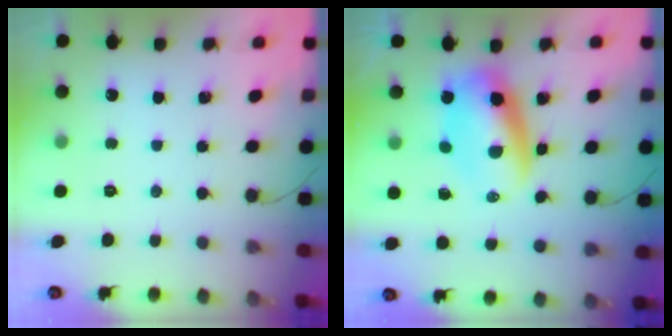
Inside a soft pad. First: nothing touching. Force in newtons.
{"total": 8.0, "press": 7.7, "slide": 2.3}